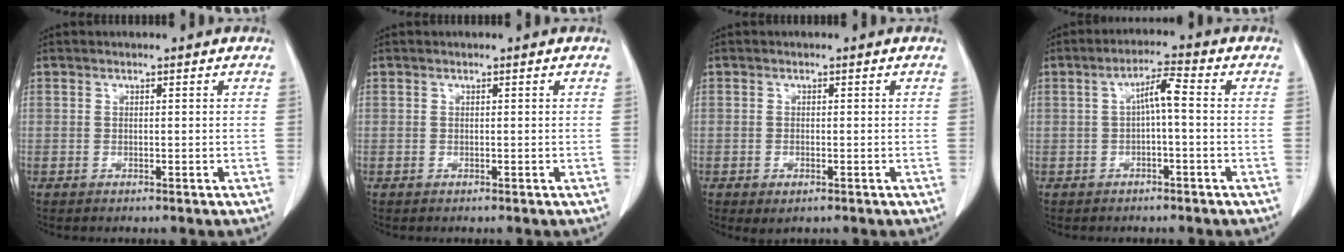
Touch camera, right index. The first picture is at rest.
{"total": 0.0}
{"total": 1.8, "force": [-0.9, 0.7, 1.4], "torque": [-0.022, -0.003, -0.006]}
{"total": 4.0, "force": [-0.1, 0.4, 4.0], "torque": [-0.069, 0.016, 0.000]}